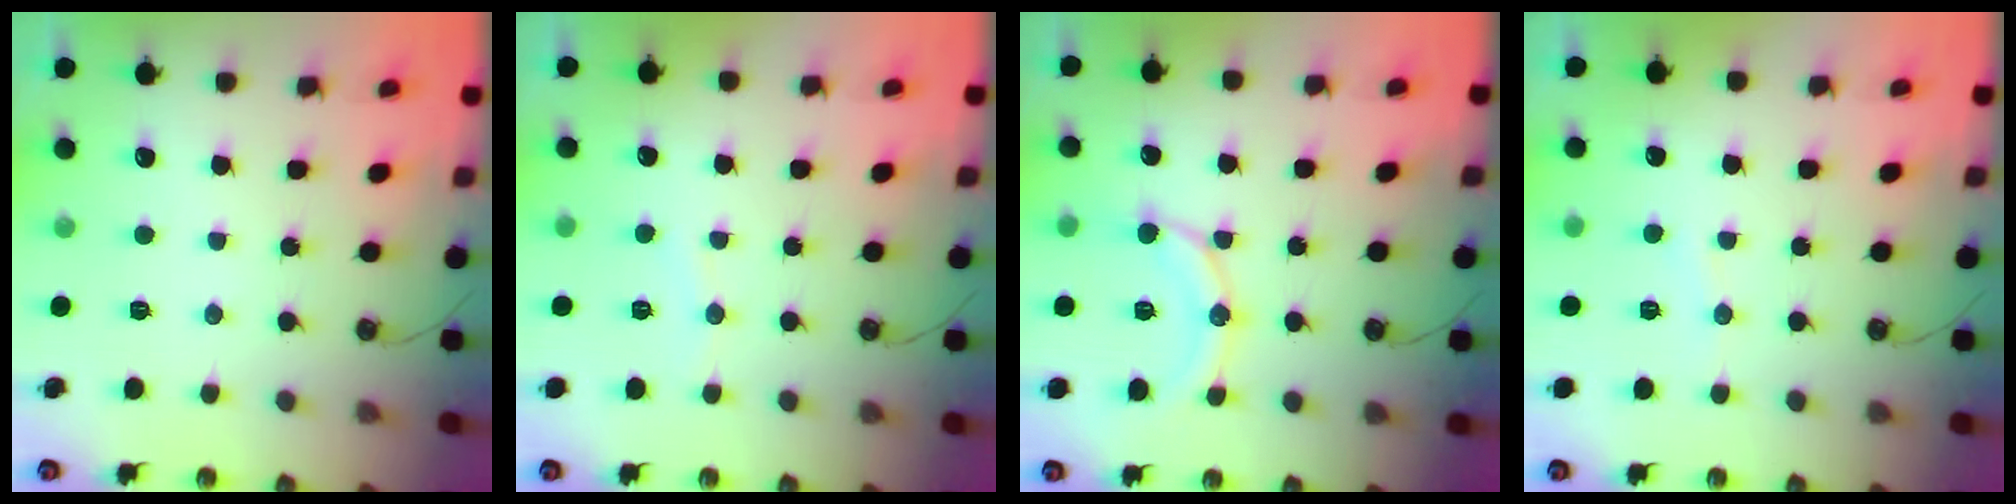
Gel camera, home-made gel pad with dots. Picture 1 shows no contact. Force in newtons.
{"total": 3.9, "press": 3.8, "slide": 0.6}
{"total": 13.8, "press": 13.5, "slide": 2.7}
{"total": 3.4, "press": 3.4, "slide": 0.4}